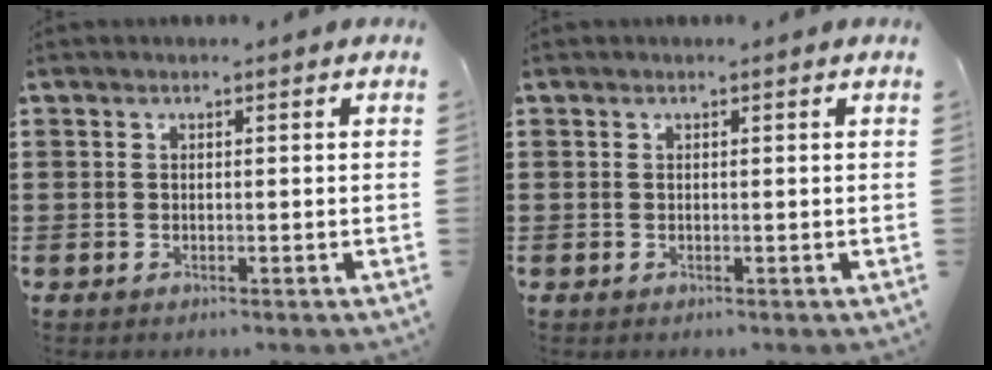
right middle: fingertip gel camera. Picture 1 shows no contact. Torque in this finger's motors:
{"motor_torque": [-0.28, -0.13, 0.08, 0.02]}